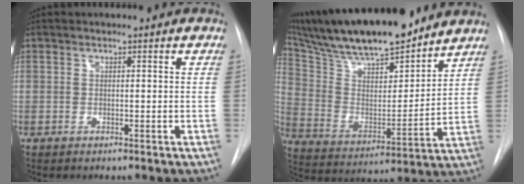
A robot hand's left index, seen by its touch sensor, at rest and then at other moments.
{"total": 21.4, "force": [18.1, 3.8, 10.8], "torque": [-0.199, 0.002, 0.310]}